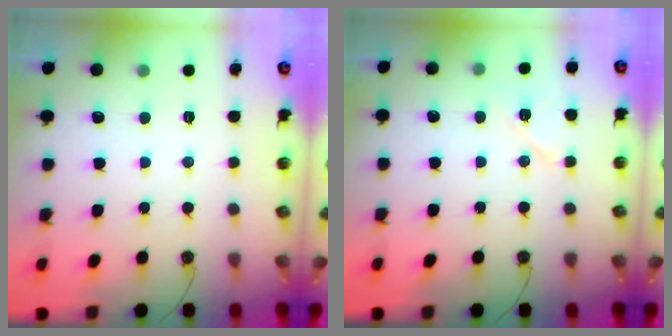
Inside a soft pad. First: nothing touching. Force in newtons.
{"total": 7.6, "press": 7.5, "slide": 0.7}